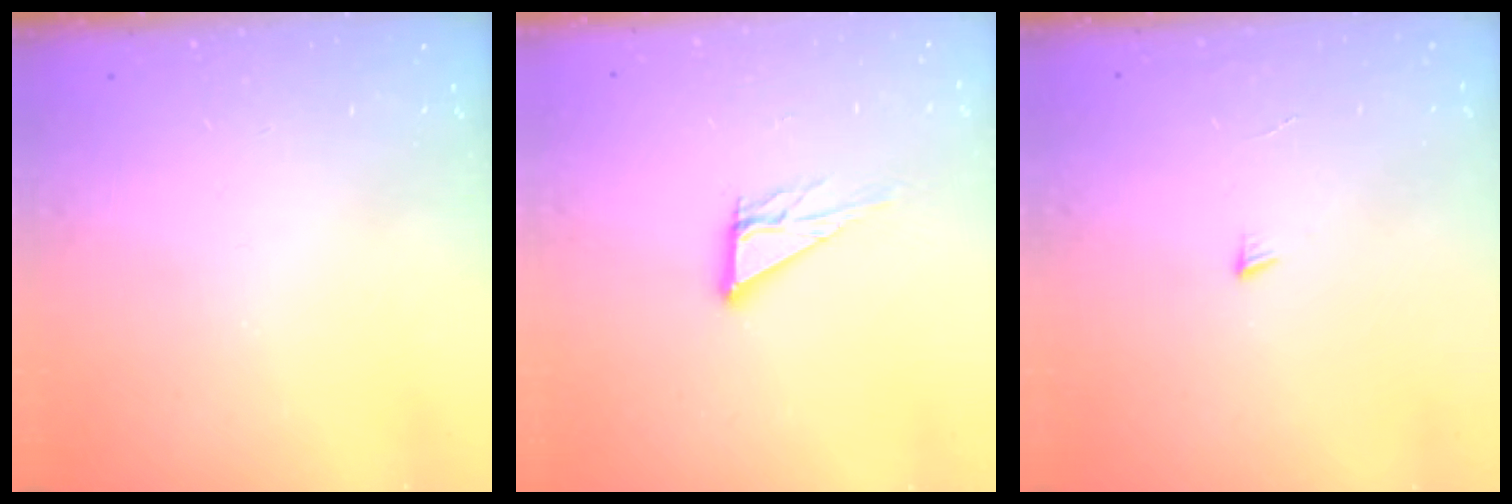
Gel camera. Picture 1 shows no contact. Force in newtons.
{"total": 8.0, "press": 8.0, "slide": 0.7}
{"total": 3.0, "press": 3.0, "slide": 0.3}